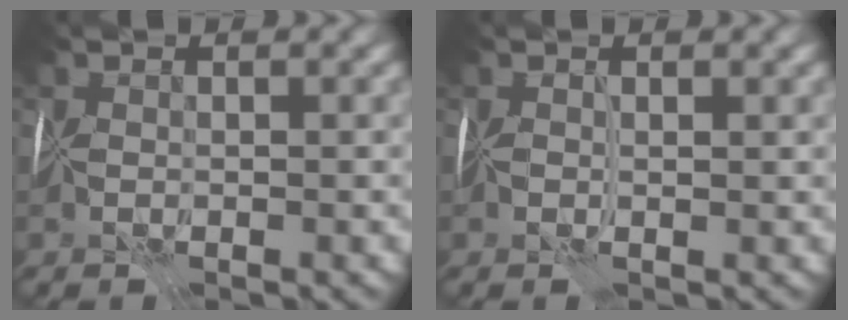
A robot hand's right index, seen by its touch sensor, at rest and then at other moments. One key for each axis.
{"total": 1.0, "fx": 0.4, "fy": -0.8, "fz": -0.5, "tx": 0.014, "ty": 0.000, "tz": 0.009}